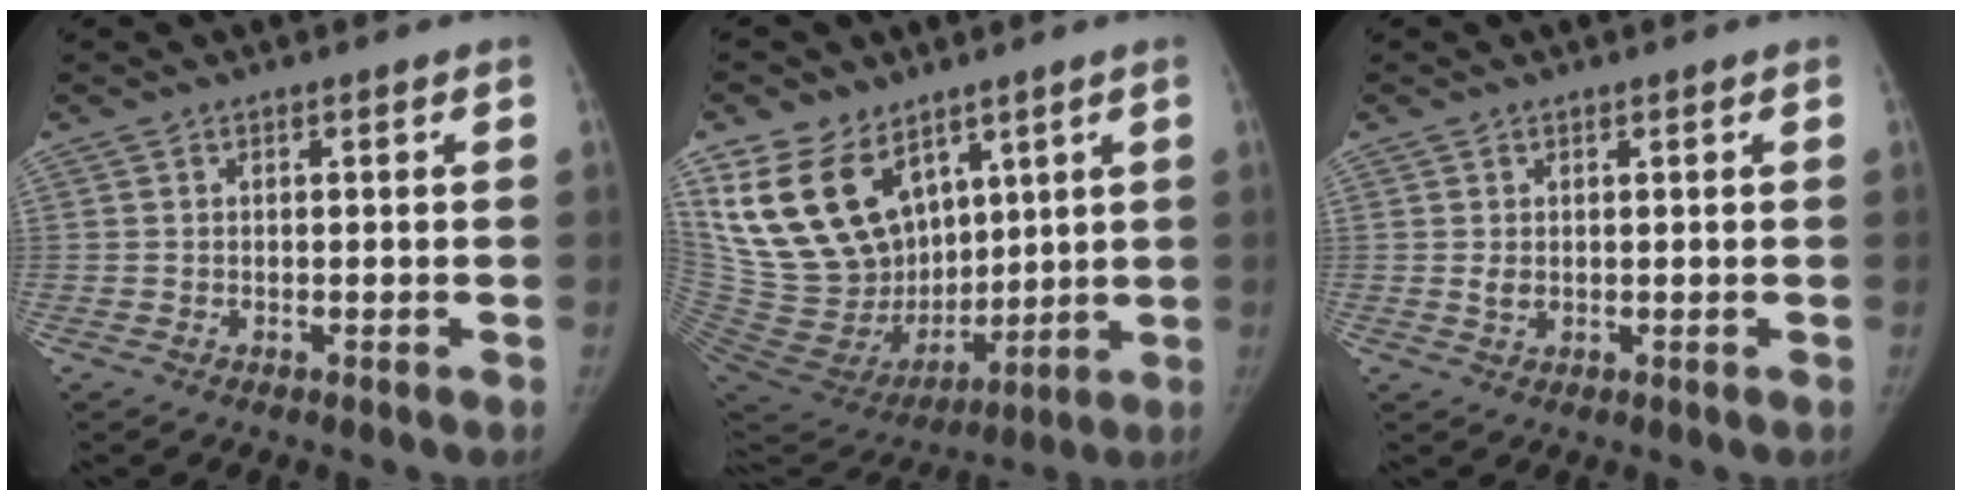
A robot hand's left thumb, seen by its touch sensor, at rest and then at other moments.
{"total": 22.0, "force": [10.5, 14.6, 12.6], "torque": [-0.209, -0.032, 0.221]}
{"total": 1.5, "force": [0.4, 1.0, 1.1], "torque": [-0.016, -0.005, 0.011]}